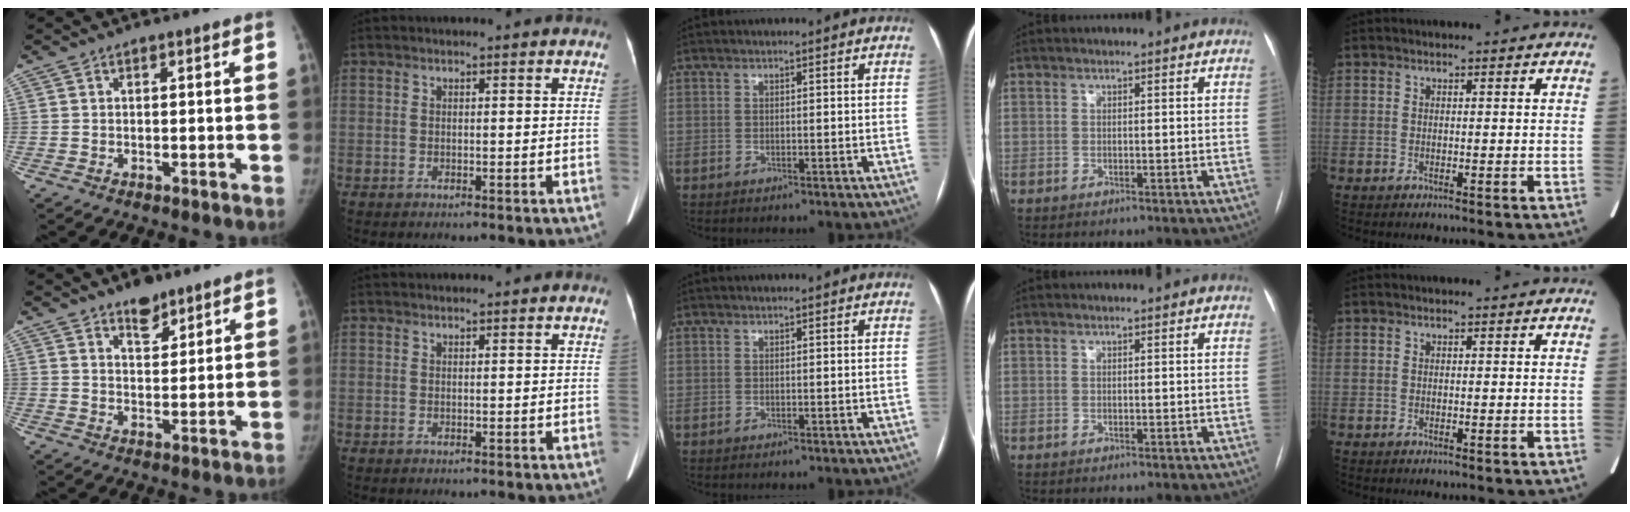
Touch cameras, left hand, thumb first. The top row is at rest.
{"thumb": {"total": 5.4, "force": [4.1, 2.5, 2.5], "torque": [-0.018, -0.030, 0.069]}, "index": {"total": 2.5, "force": [2.4, 0.1, 0.7], "torque": [-0.007, 0.028, 0.034]}}